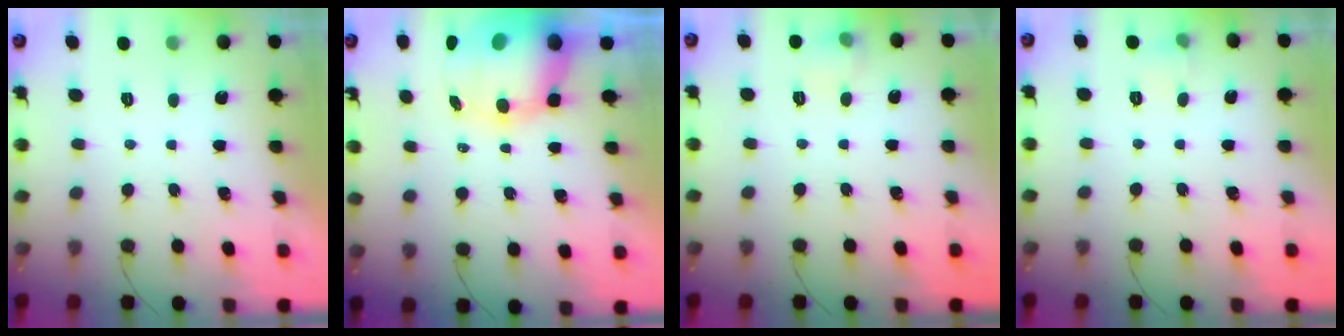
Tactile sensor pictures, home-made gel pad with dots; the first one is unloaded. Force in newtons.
{"total": 11.8, "press": 11.3, "slide": 3.2}
{"total": 5.5, "press": 5.4, "slide": 1.4}
{"total": 4.3, "press": 4.1, "slide": 1.4}